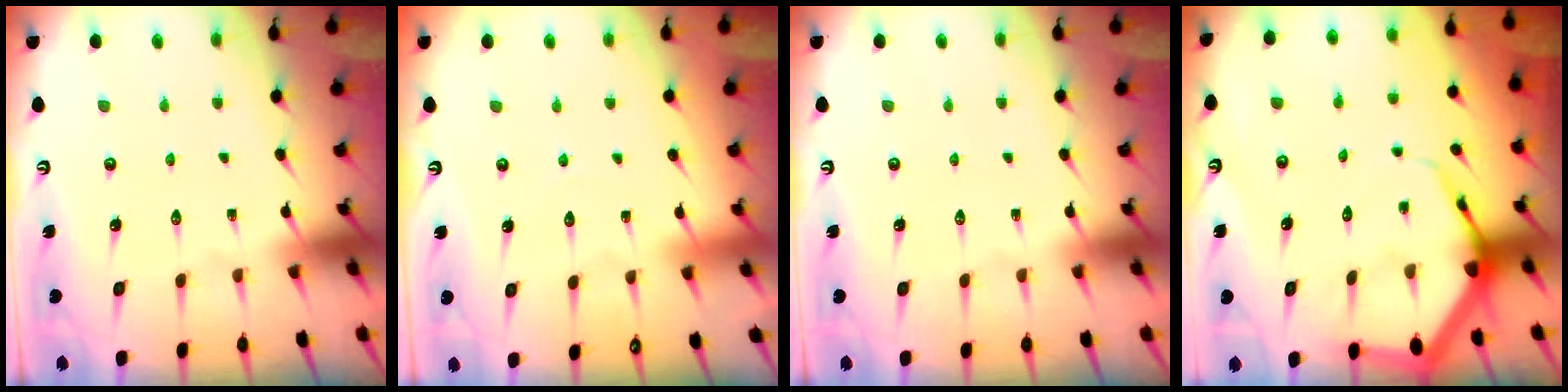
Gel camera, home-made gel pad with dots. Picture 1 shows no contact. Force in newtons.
{"total": 2.9, "press": 2.9, "slide": 0.3}
{"total": 0.0}
{"total": 6.8, "press": 6.7, "slide": 0.8}